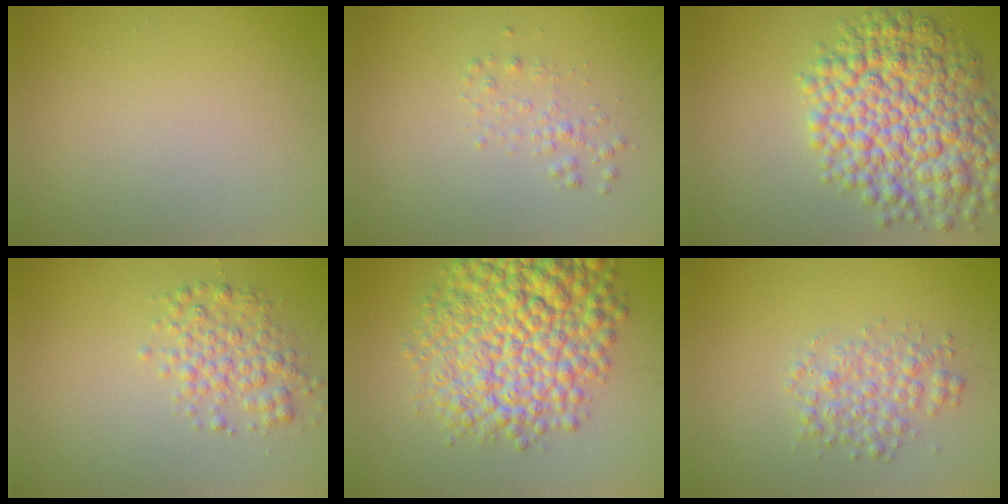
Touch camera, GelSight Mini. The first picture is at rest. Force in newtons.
{"total": 1.3, "press": 1.3, "slide": 0.0}
{"total": 9.7, "press": 9.7, "slide": 0.2}
{"total": 2.9, "press": 2.9, "slide": 0.1}
{"total": 11.7, "press": 11.7, "slide": 0.4}
{"total": 2.8, "press": 2.8, "slide": 0.1}